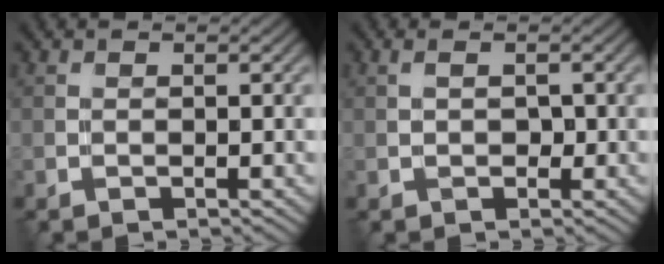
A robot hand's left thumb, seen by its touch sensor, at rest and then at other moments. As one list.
[{"total": 0.0}]